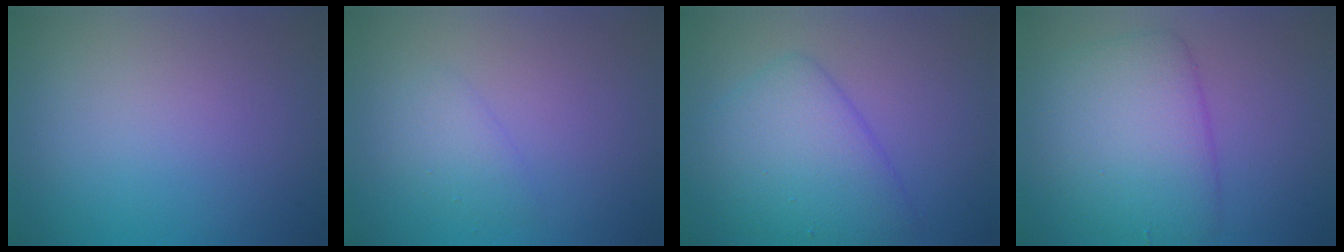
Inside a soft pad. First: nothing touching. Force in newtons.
{"total": 1.6, "press": 1.6, "slide": 0.1}
{"total": 5.5, "press": 5.5, "slide": 0.2}
{"total": 6.4, "press": 6.4, "slide": 0.1}